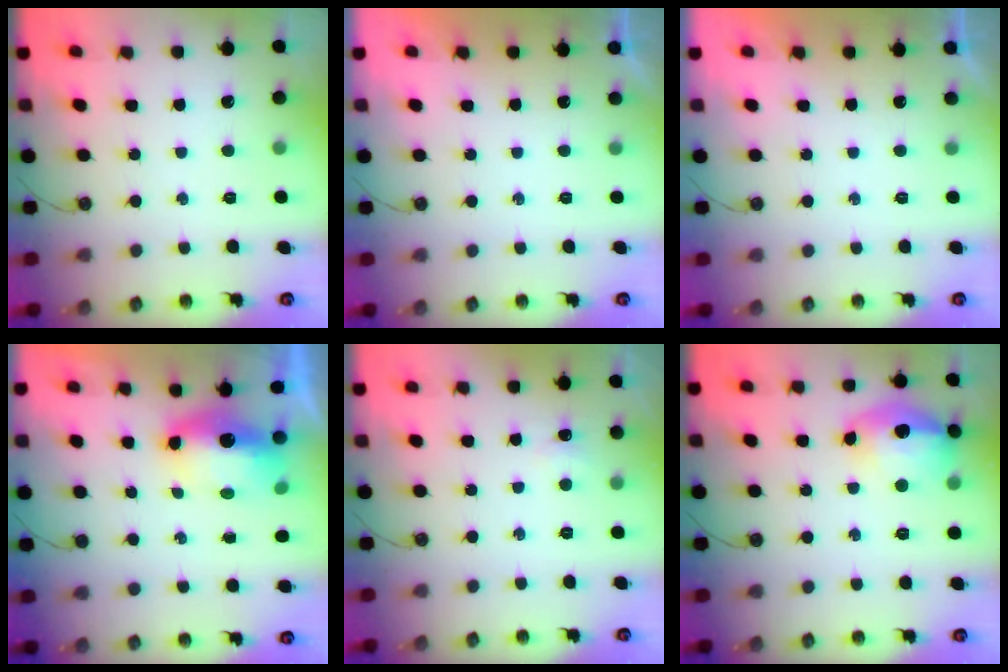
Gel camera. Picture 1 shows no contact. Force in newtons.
{"total": 0.0}
{"total": 0.0}
{"total": 7.9, "press": 7.9, "slide": 0.8}
{"total": 3.9, "press": 3.9, "slide": 0.6}
{"total": 16.6, "press": 16.6, "slide": 1.2}